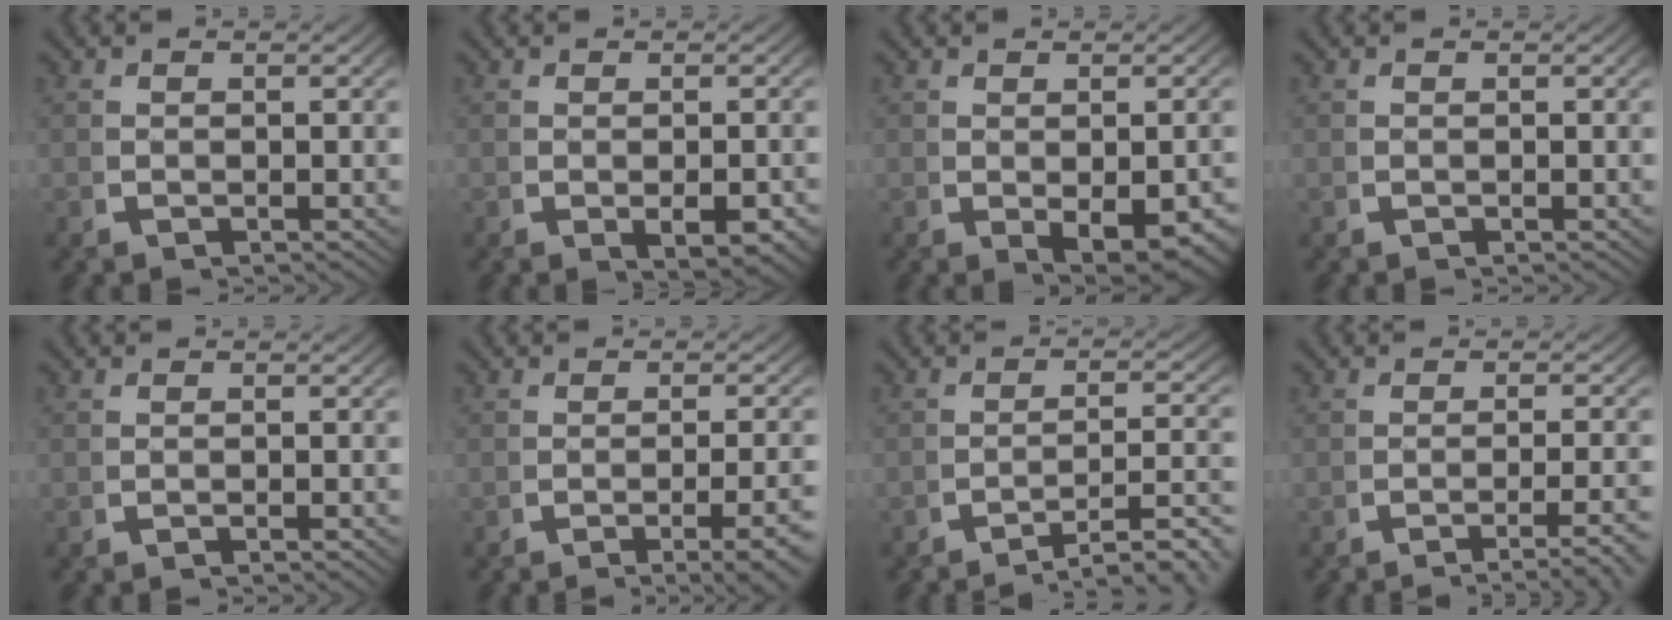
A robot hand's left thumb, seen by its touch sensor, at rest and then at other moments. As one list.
[{"total": 2.7, "force": [-0.5, 1.3, 2.3], "torque": [-0.046, -0.010, -0.003]}, {"total": 3.8, "force": [-0.7, 1.9, 3.2], "torque": [-0.063, -0.022, 0.006]}, {"total": 0.0}, {"total": 0.6, "force": [-0.4, -0.1, 0.3], "torque": [-0.001, 0.008, -0.012]}, {"total": 4.7, "force": [-2.5, 0.8, 3.9], "torque": [-0.058, -0.001, -0.039]}, {"total": 6.1, "force": [-4.5, 1.8, 3.7], "torque": [-0.042, -0.007, -0.068]}, {"total": 5.2, "force": [-3.9, 1.1, 3.2], "torque": [-0.047, -0.001, -0.062]}]